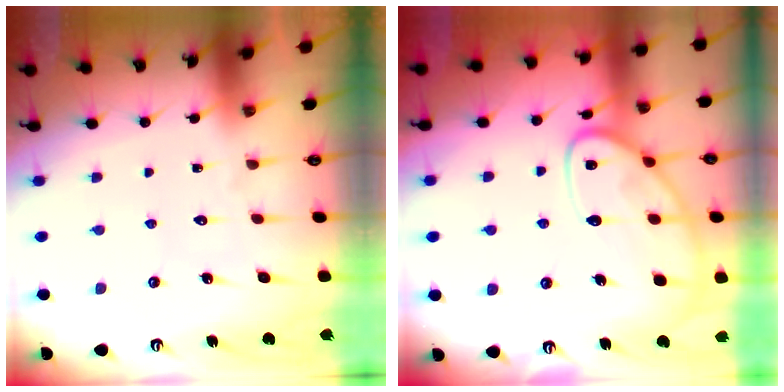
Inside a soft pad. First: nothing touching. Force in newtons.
{"total": 15.3, "press": 15.2, "slide": 1.4}